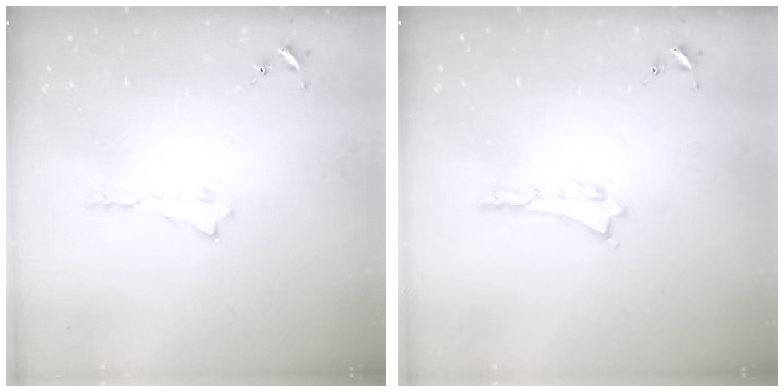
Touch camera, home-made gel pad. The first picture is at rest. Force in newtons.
{"total": 0.0}